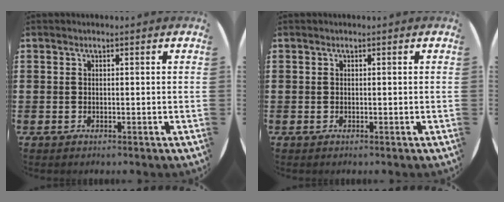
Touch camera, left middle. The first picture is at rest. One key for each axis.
{"total": 0.0}